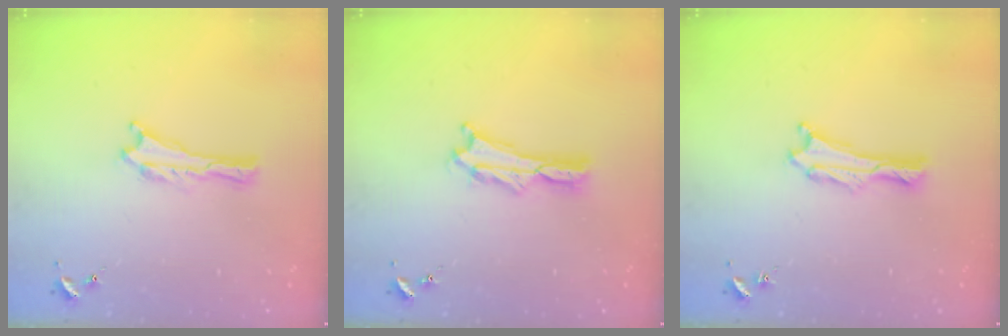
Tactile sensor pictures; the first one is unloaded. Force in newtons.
{"total": 2.0, "press": 2.0, "slide": 0.3}
{"total": 0.8, "press": 0.7, "slide": 0.2}